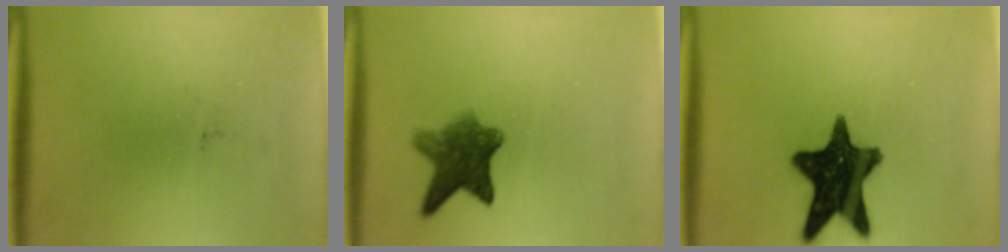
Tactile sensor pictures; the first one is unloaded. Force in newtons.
{"total": 7.1}
{"total": 15.6}